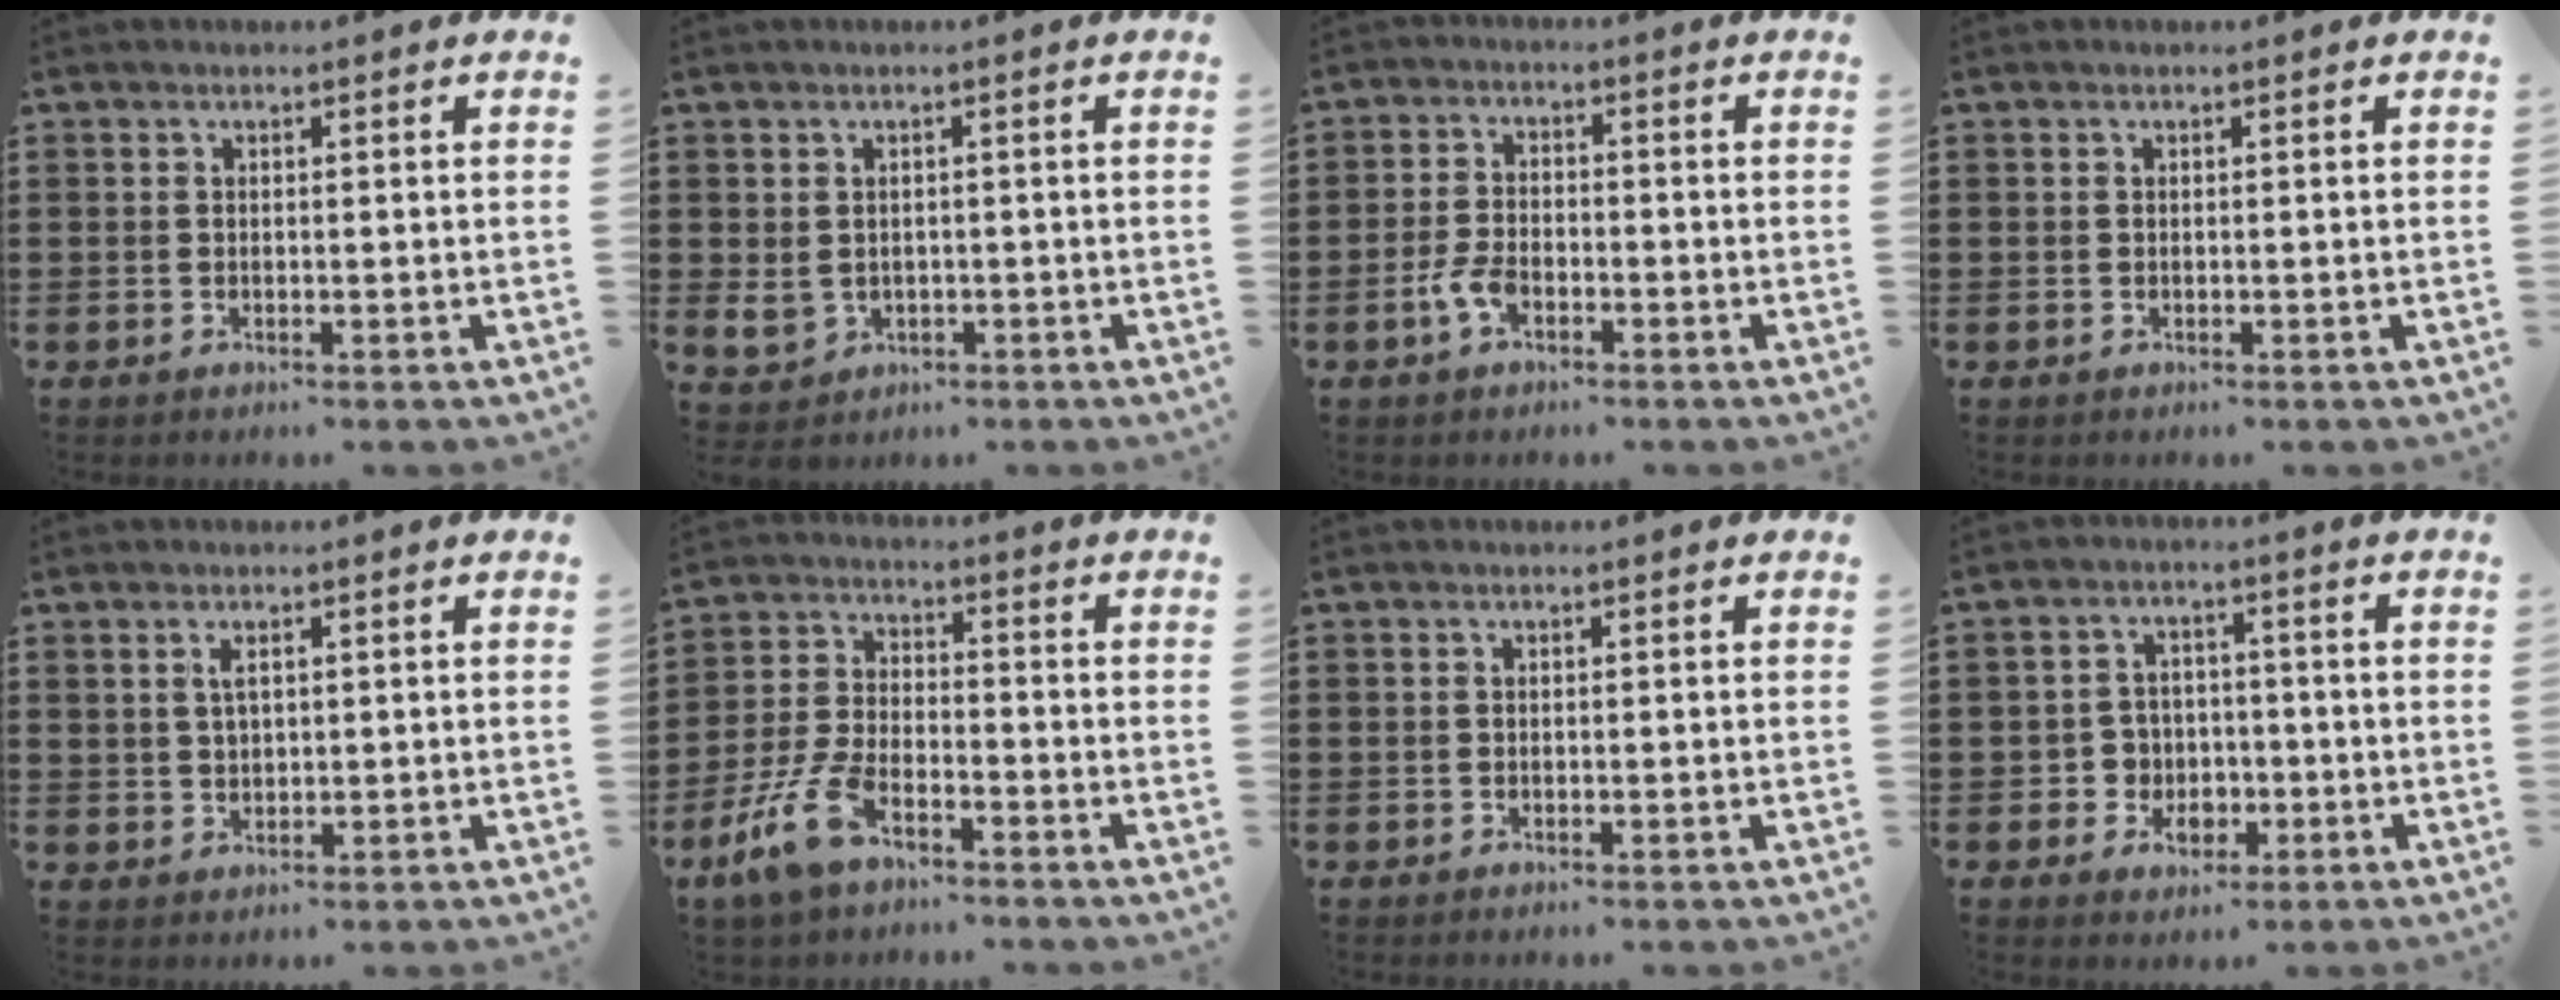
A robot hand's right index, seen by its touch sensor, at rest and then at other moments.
{"total": 2.3, "force": [-0.2, 2.1, 1.0], "torque": [-0.034, 0.000, -0.007]}
{"total": 4.0, "force": [-2.0, 2.0, 2.8], "torque": [-0.070, -0.003, -0.041]}
{"total": 0.0}
{"total": 1.9, "force": [0.9, 1.1, 1.3], "torque": [-0.028, 0.003, 0.017]}
{"total": 8.1, "force": [-4.8, 3.4, 5.6], "torque": [-0.147, -0.004, -0.096]}
{"total": 0.0}
{"total": 4.6, "force": [-1.1, 4.3, 1.2], "torque": [-0.036, 0.011, -0.023]}